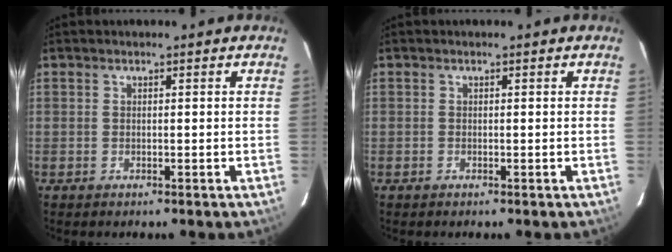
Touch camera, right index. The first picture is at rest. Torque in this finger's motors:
{"motor_torque": [-0.02, -0.02, -0.01, -0.06]}